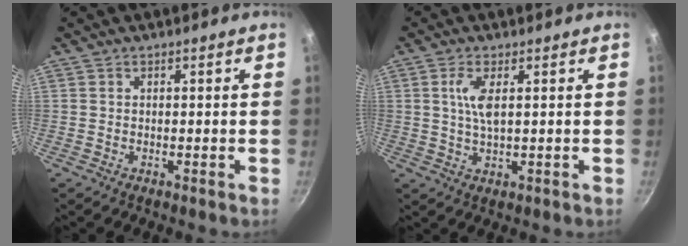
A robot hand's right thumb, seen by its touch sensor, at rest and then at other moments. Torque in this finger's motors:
{"motor_torque": [0.22, 0.03, 0.42, 0.28, 0.18]}